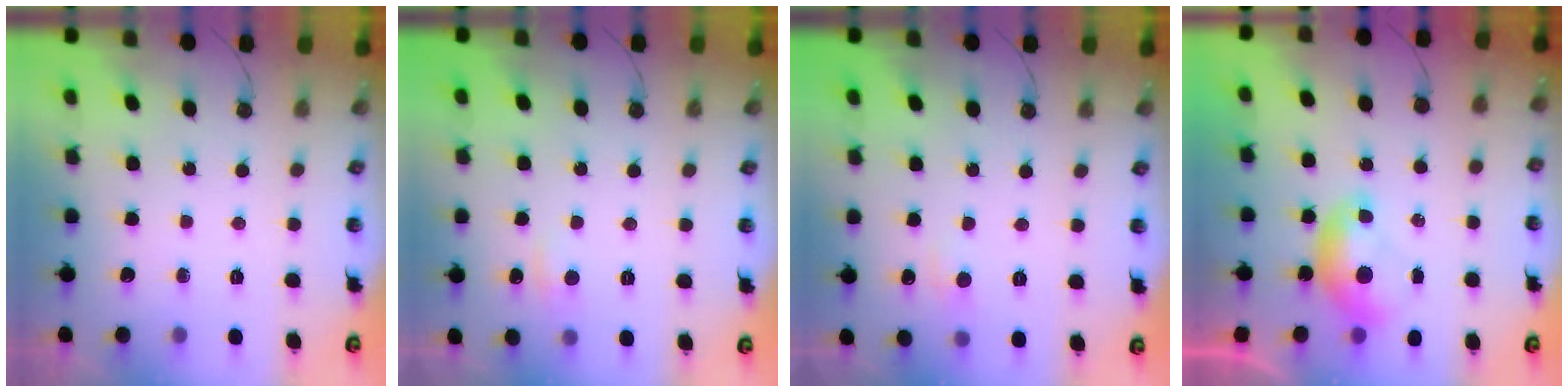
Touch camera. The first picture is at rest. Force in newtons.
{"total": 2.7, "press": 2.7, "slide": 0.5}
{"total": 1.0, "press": 0.8, "slide": 0.7}
{"total": 0.0}